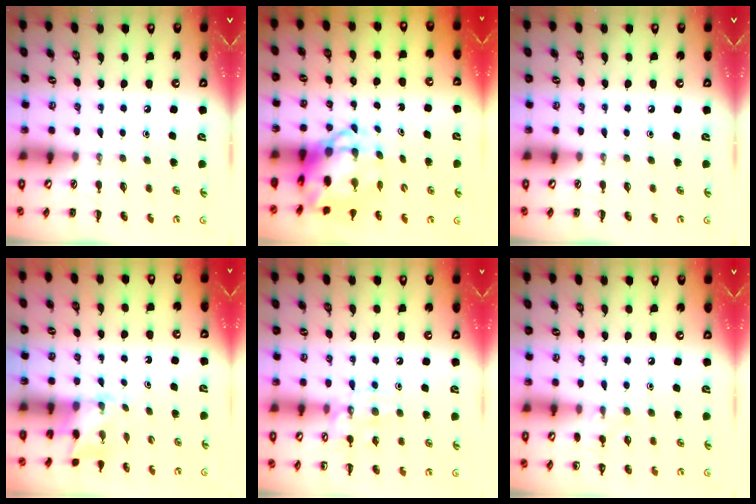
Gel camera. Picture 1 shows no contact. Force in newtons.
{"total": 6.6, "press": 6.4, "slide": 1.8}
{"total": 0.0}
{"total": 2.6, "press": 2.5, "slide": 0.6}
{"total": 10.4, "press": 10.4, "slide": 0.7}
{"total": 7.1, "press": 6.8, "slide": 2.2}